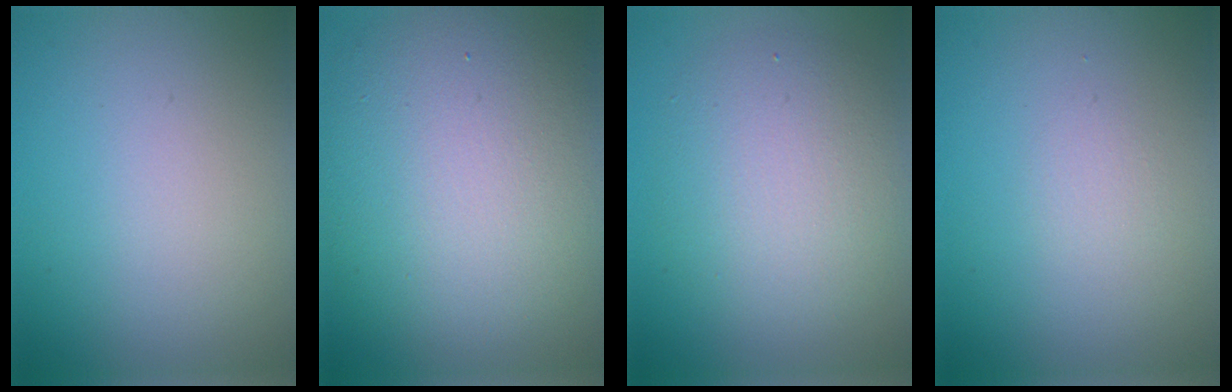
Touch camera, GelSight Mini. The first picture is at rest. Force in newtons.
{"total": 13.2, "press": 13.2, "slide": 0.9}
{"total": 5.2, "press": 5.2, "slide": 0.4}
{"total": 0.7, "press": 0.7, "slide": 0.1}